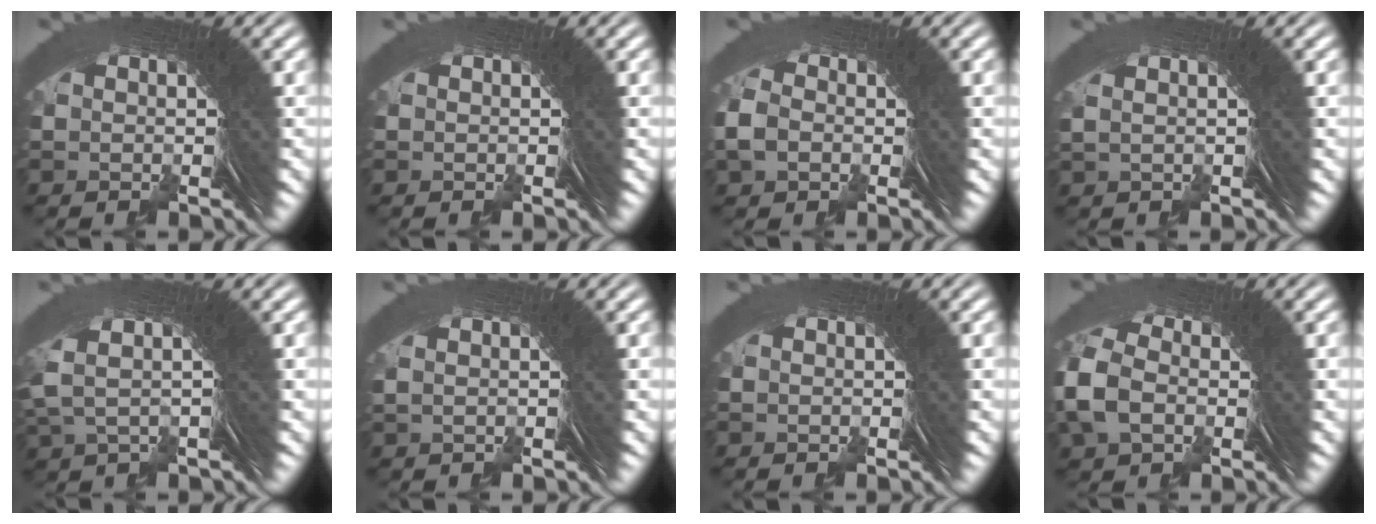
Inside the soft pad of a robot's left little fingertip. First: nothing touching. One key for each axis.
{"total": 0.0}
{"total": 1.6, "fx": -0.5, "fy": 1.5, "fz": 0.3, "tx": -0.001, "ty": 0.014, "tz": -0.018}
{"total": 1.1, "fx": 0.5, "fy": -0.4, "fz": 0.8, "tx": -0.009, "ty": 0.005, "tz": 0.014}
{"total": 5.4, "fx": 2.4, "fy": 2.4, "fz": 4.2, "tx": -0.080, "ty": 0.013, "tz": 0.031}
{"total": 0.9, "fx": 0.4, "fy": -0.6, "fz": 0.5, "tx": 0.000, "ty": 0.007, "tz": 0.010}
{"total": 0.0}
{"total": 4.1, "fx": 0.1, "fy": 3.5, "fz": 2.1, "tx": -0.041, "ty": 0.016, "tz": -0.008}